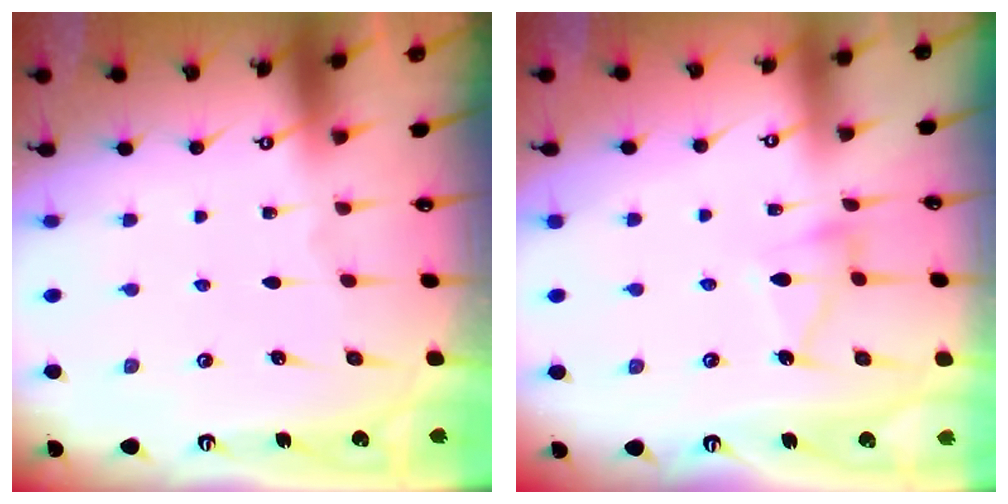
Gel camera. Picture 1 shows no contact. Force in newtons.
{"total": 6.7, "press": 6.6, "slide": 0.5}